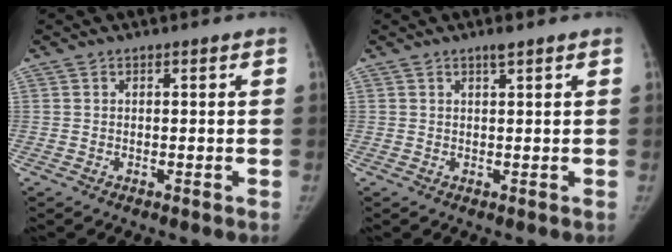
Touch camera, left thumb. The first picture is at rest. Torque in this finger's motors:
{"motor_torque": [0.16, -0.05, 0.23, -0.18, 0.02]}